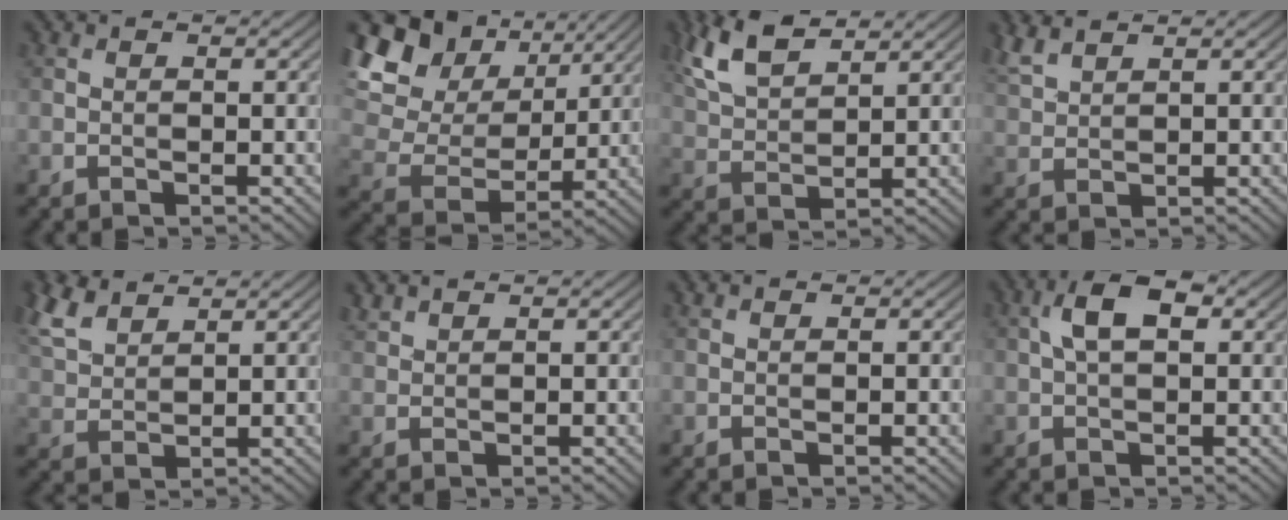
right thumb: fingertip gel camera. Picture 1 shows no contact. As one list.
[{"total": 15.6, "force": [7.8, 10.2, 8.8], "torque": [-0.236, 0.041, 0.139]}, {"total": 7.7, "force": [5.1, 2.9, 5.0], "torque": [-0.126, 0.012, 0.109]}, {"total": 3.3, "force": [2.8, 0.7, 1.6], "torque": [-0.044, 0.008, 0.067]}, {"total": 6.5, "force": [4.7, 2.7, 3.5], "torque": [-0.101, 0.015, 0.103]}, {"total": 1.6, "force": [1.5, 0.3, 0.4], "torque": [-0.014, 0.004, 0.037]}, {"total": 0.6, "force": [0.6, 0.0, 0.1], "torque": [-0.006, 0.003, 0.015]}, {"total": 5.1, "force": [1.3, 2.4, 4.3], "torque": [-0.085, 0.010, 0.018]}]